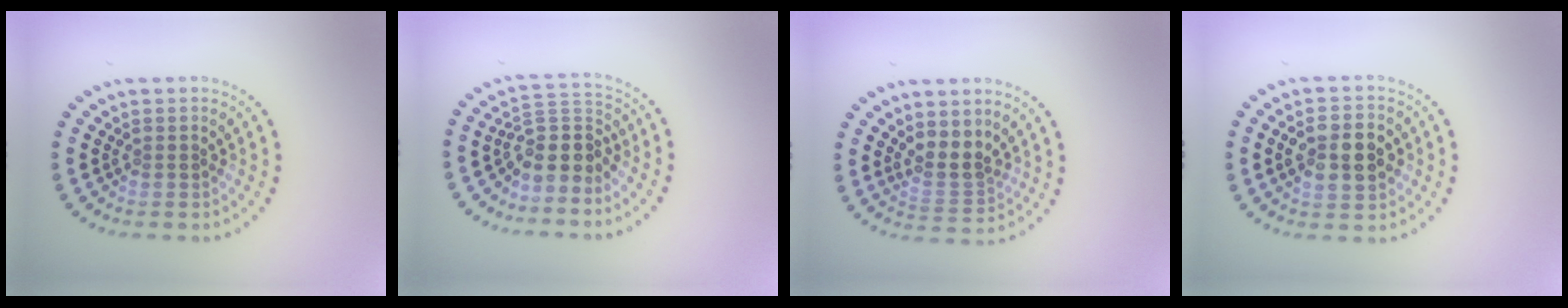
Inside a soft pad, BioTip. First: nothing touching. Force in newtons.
{"total": 3.9, "press": 3.0, "slide": 2.5}
{"total": 2.9, "press": 2.5, "slide": 1.4}
{"total": 4.9, "press": 4.9, "slide": 0.2}